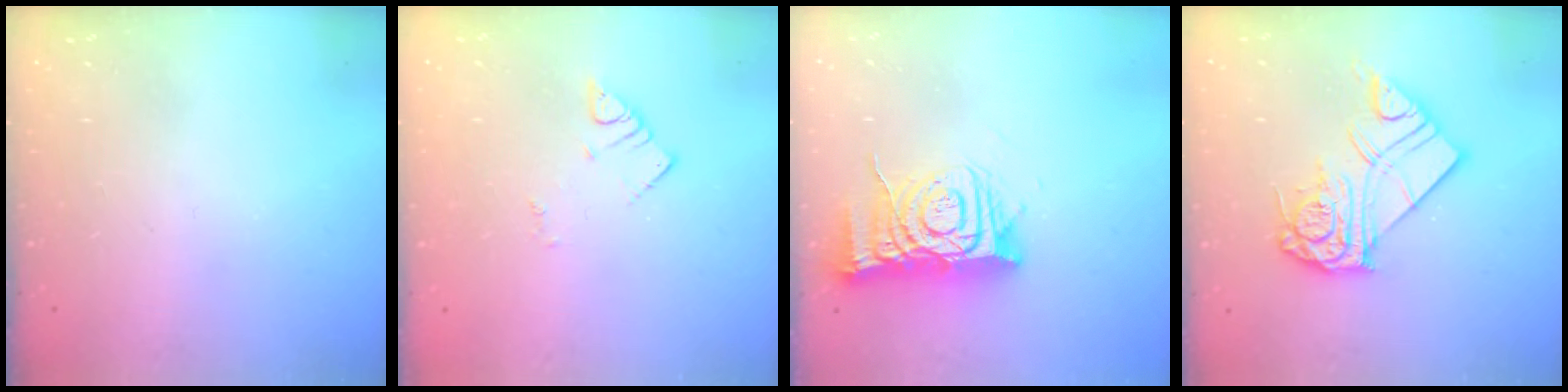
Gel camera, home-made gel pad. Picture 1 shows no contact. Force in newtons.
{"total": 2.7, "press": 2.7, "slide": 0.4}
{"total": 12.6, "press": 12.6, "slide": 1.1}
{"total": 13.7, "press": 13.6, "slide": 1.4}